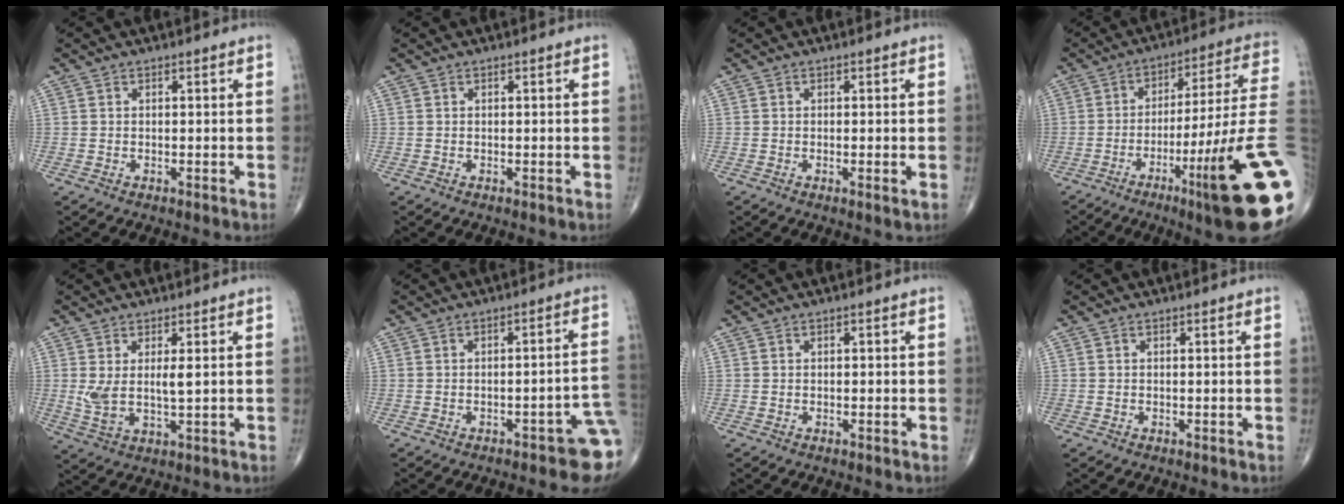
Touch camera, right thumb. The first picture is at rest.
{"total": 0.0}
{"total": 1.3, "force": [-0.2, 0.0, 1.2], "torque": [-0.020, -0.004, -0.004]}
{"total": 24.5, "force": [-8.1, 1.5, 23.1], "torque": [-0.275, 0.025, -0.120]}
{"total": 5.8, "force": [1.1, 2.1, 5.3], "torque": [-0.109, -0.012, 0.028]}
{"total": 8.7, "force": [-4.1, 2.4, 7.3], "torque": [-0.073, 0.028, -0.050]}
{"total": 0.0}
{"total": 0.0}